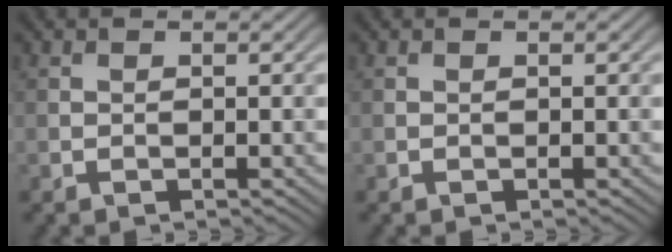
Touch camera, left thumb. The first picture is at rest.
{"total": 0.0}